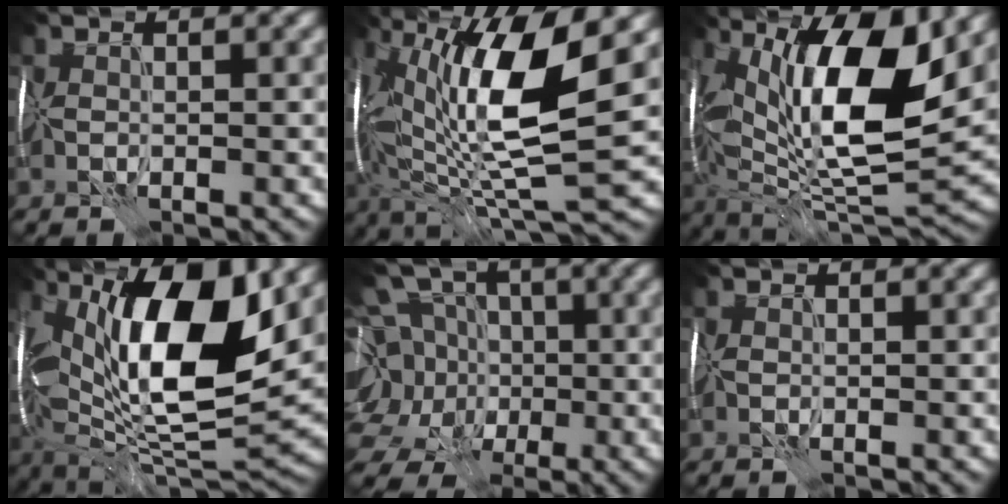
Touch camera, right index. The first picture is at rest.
{"total": 14.1, "force": [2.0, 3.9, 13.4], "torque": [-0.259, -0.004, 0.037]}
{"total": 14.7, "force": [4.3, 5.3, 13.0], "torque": [-0.231, 0.000, 0.075]}
{"total": 15.9, "force": [4.0, 6.3, 14.1], "torque": [-0.251, 0.002, 0.059]}
{"total": 14.0, "force": [-1.8, 12.1, 6.9], "torque": [-0.157, 0.019, -0.060]}
{"total": 0.0}